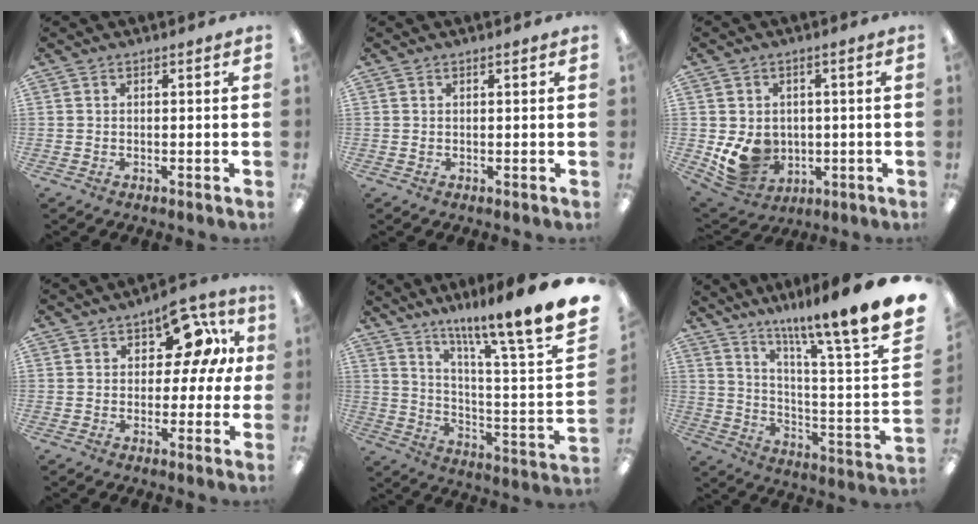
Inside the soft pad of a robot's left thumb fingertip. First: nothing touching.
{"total": 0.8, "force": [0.3, 0.2, 0.7], "torque": [-0.014, 0.000, 0.005]}
{"total": 9.5, "force": [-0.9, 8.3, 4.5], "torque": [-0.080, -0.003, -0.006]}
{"total": 12.2, "force": [6.1, 6.7, 8.2], "torque": [-0.110, -0.025, 0.105]}
{"total": 14.3, "force": [11.1, -0.6, 9.0], "torque": [-0.132, -0.107, 0.162]}
{"total": 14.5, "force": [11.2, -0.5, 9.2], "torque": [-0.135, -0.106, 0.166]}